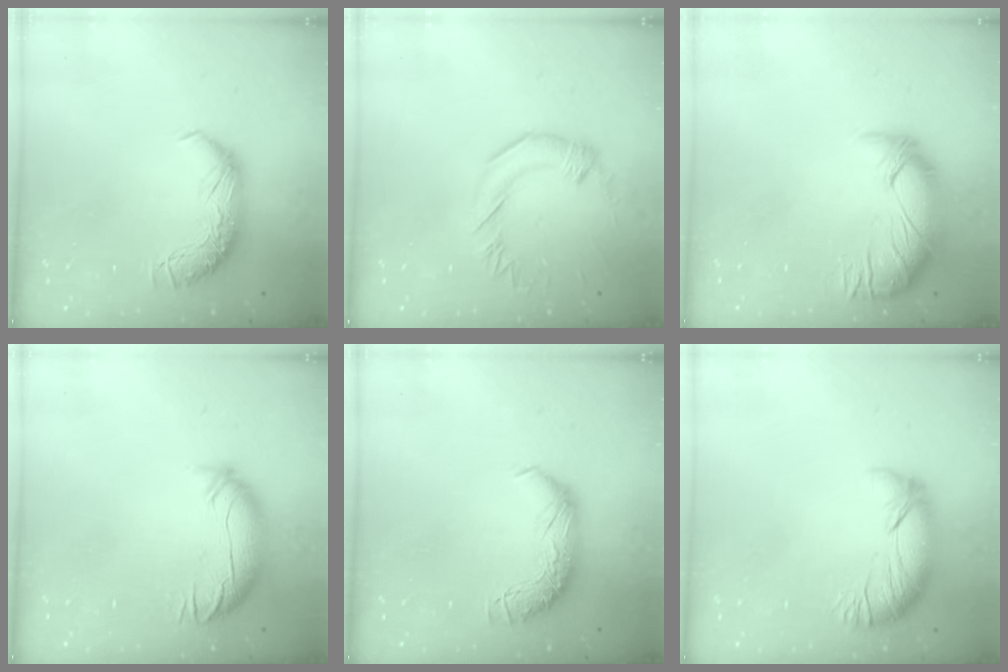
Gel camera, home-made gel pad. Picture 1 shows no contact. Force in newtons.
{"total": 1.5, "press": 1.4, "slide": 0.5}
{"total": 2.5, "press": 0.5, "slide": 2.5}
{"total": 3.6, "press": 2.6, "slide": 2.5}
{"total": 0.0}
{"total": 2.8, "press": 1.9, "slide": 2.0}